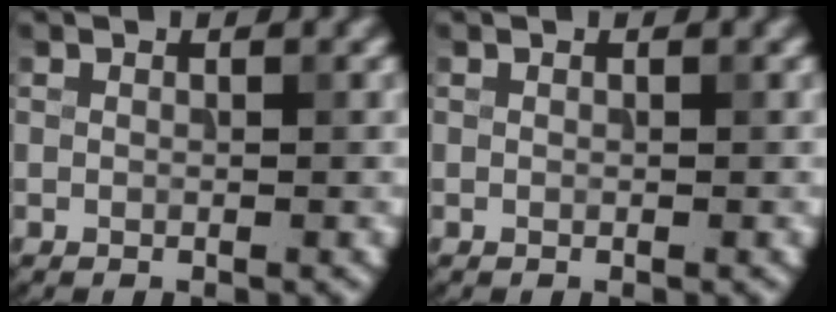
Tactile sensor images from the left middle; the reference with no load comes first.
{"total": 0.0}